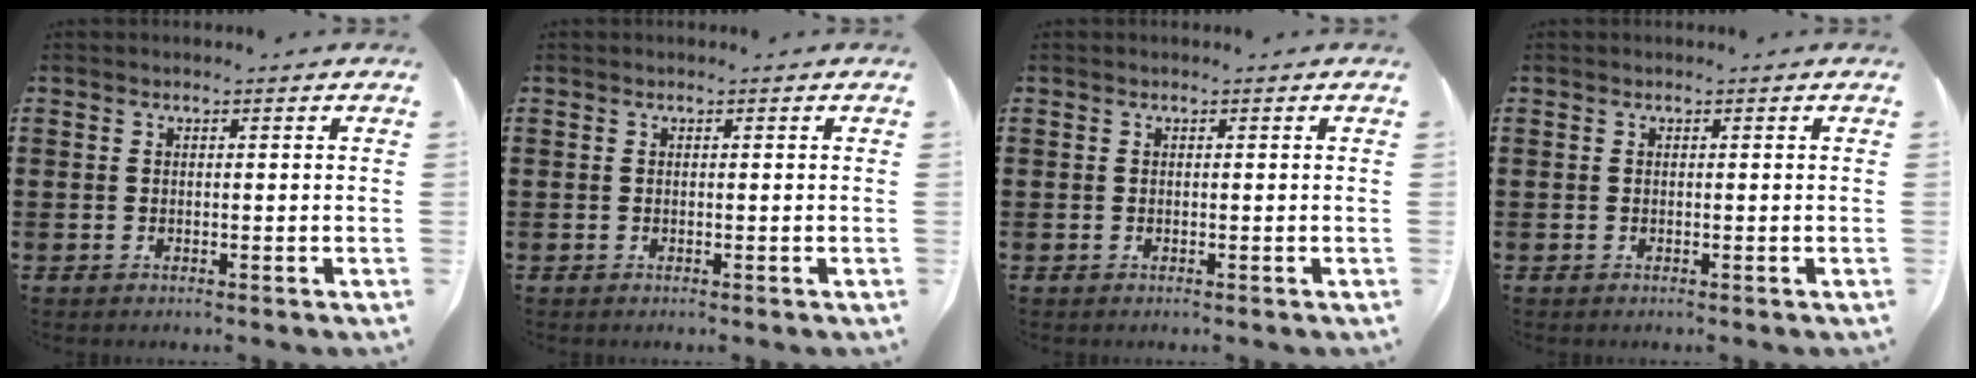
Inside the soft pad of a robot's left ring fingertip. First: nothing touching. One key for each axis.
{"total": 0.0}
{"total": 0.0}
{"total": 0.0}